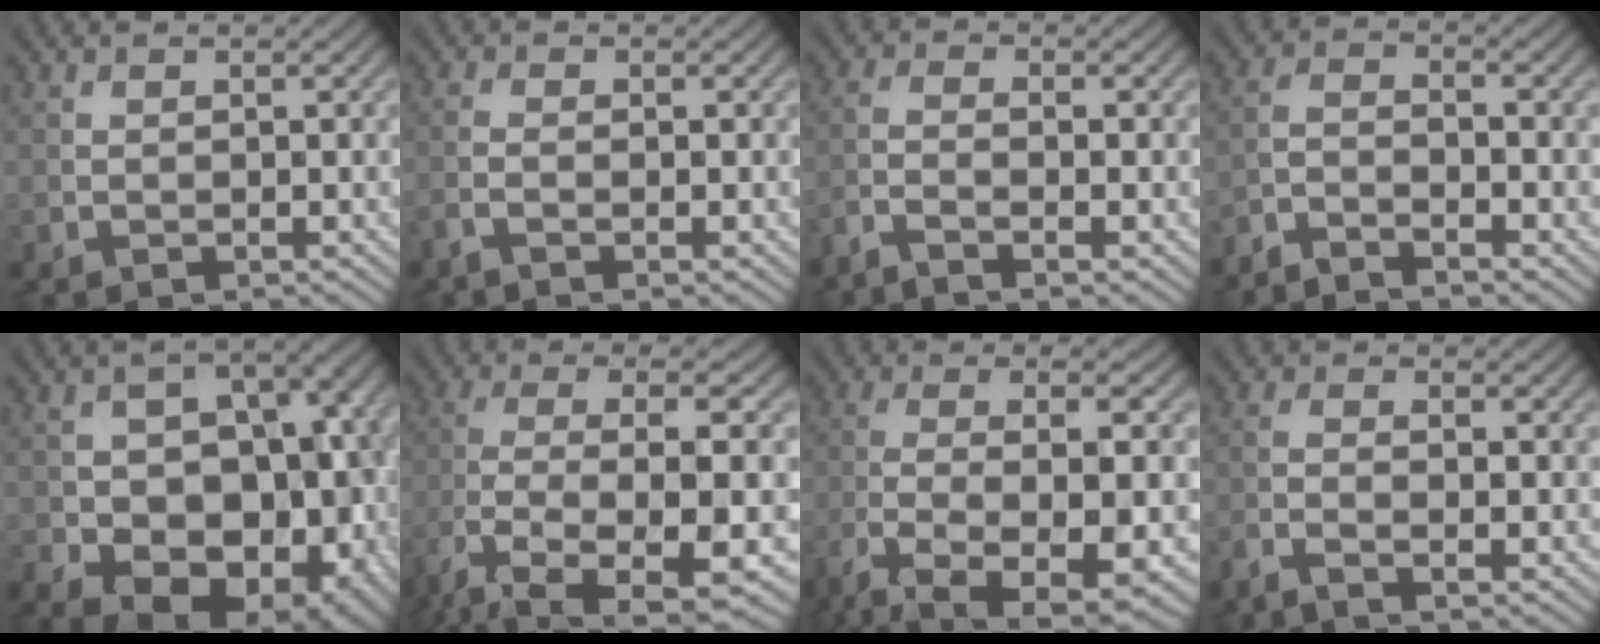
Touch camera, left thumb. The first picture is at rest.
{"total": 1.7, "force": [-1.0, 0.2, 1.4], "torque": [-0.032, 0.001, -0.029]}
{"total": 3.1, "force": [-2.1, 0.4, 2.2], "torque": [-0.046, -0.002, -0.057]}
{"total": 3.9, "force": [-3.5, 0.4, 1.7], "torque": [-0.038, -0.003, -0.079]}
{"total": 16.2, "force": [-5.7, 11.0, 10.5], "torque": [-0.148, -0.024, -0.070]}
{"total": 10.0, "force": [-2.5, 3.8, 8.9], "torque": [-0.192, -0.011, -0.046]}
{"total": 11.4, "force": [-5.4, 3.3, 9.5], "torque": [-0.191, -0.014, -0.087]}
{"total": 2.7, "force": [-1.5, 0.3, 2.2], "torque": [-0.044, 0.001, -0.045]}